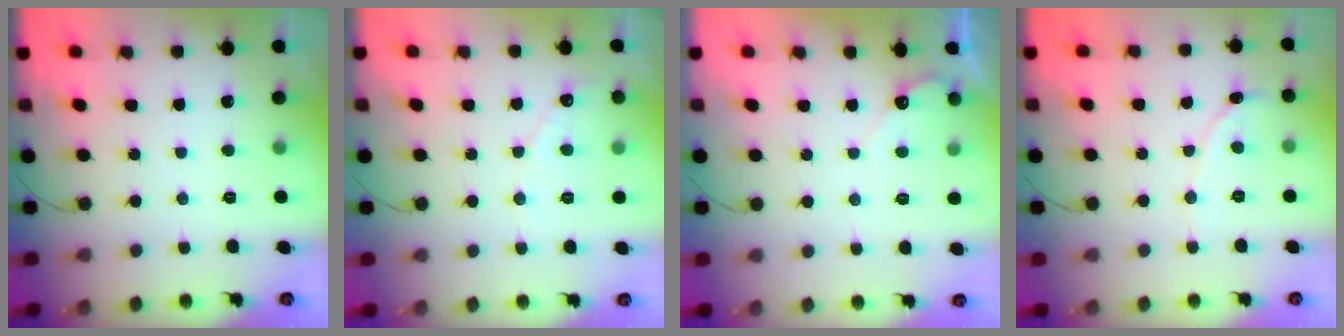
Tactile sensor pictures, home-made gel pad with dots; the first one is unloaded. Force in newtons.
{"total": 3.7, "press": 3.6, "slide": 0.4}
{"total": 3.5, "press": 3.5, "slide": 0.2}
{"total": 2.1, "press": 2.1, "slide": 0.2}